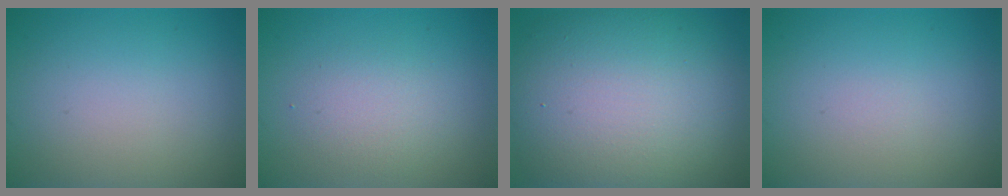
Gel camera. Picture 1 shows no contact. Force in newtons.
{"total": 2.2, "press": 2.2, "slide": 0.2}
{"total": 14.1, "press": 14.1, "slide": 1.0}
{"total": 0.0}